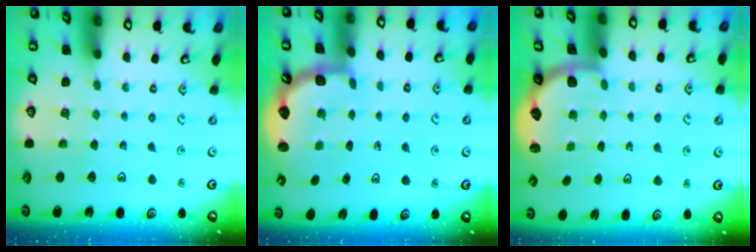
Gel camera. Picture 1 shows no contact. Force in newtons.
{"total": 2.5, "press": 2.1, "slide": 1.3}
{"total": 3.5, "press": 3.3, "slide": 1.1}